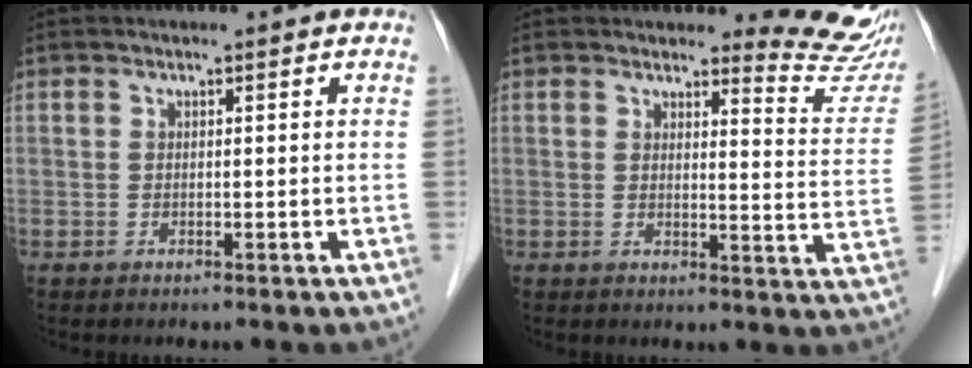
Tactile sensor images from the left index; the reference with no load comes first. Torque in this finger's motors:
{"motor_torque": [1.05, -1.09, 0.18, 0.01]}